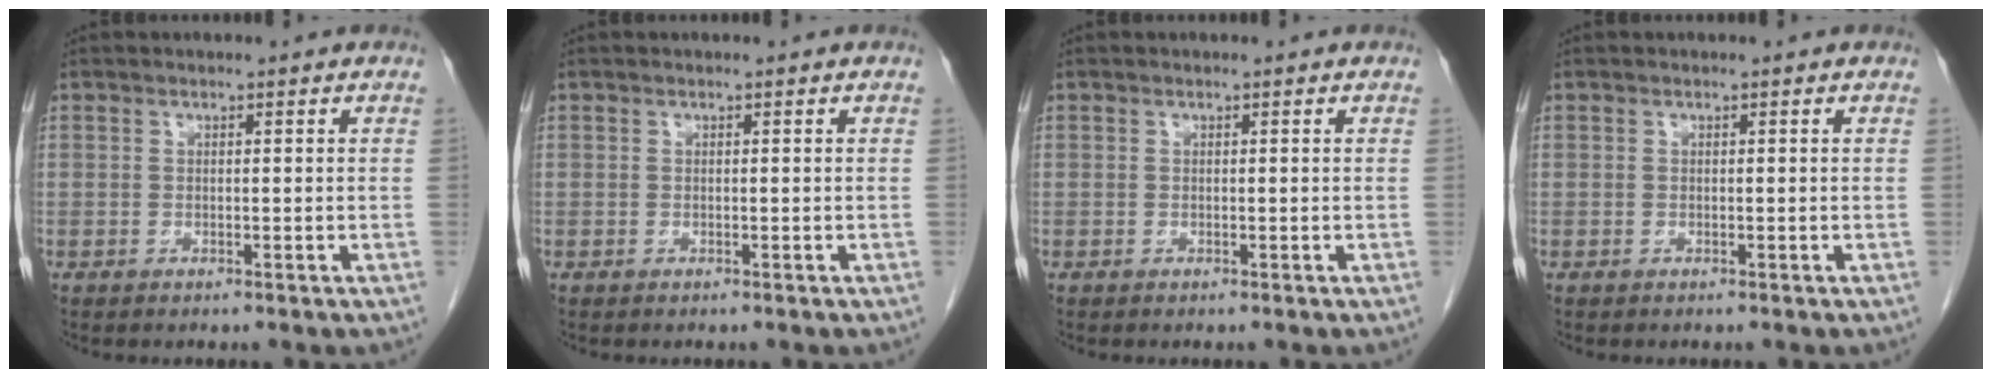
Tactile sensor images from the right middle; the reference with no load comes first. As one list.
[{"total": 0.0}, {"total": 0.0}, {"total": 0.0}]